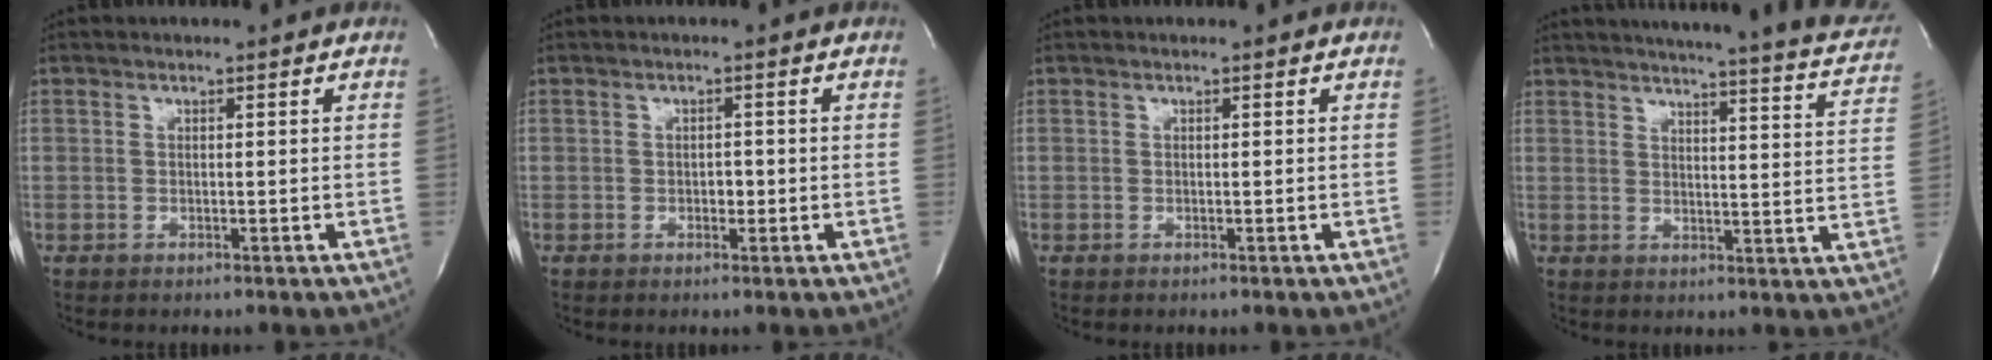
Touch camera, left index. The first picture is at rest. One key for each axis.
{"total": 1.3, "fx": -0.4, "fy": 0.9, "fz": 0.9, "tx": -0.013, "ty": 0.003, "tz": -0.005}
{"total": 0.0}
{"total": 23.6, "fx": 21.7, "fy": 1.8, "fz": 9.1, "tx": -0.129, "ty": -0.061, "tz": 0.245}